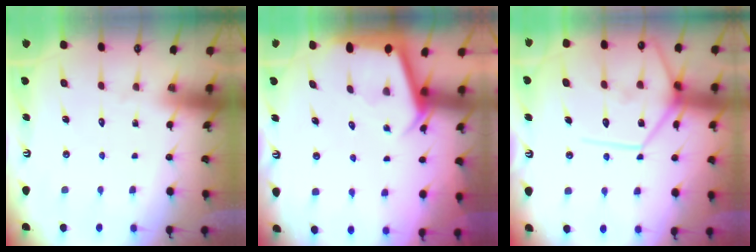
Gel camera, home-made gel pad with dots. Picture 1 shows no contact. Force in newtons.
{"total": 2.9, "press": 2.9, "slide": 0.3}
{"total": 17.5, "press": 17.4, "slide": 1.7}